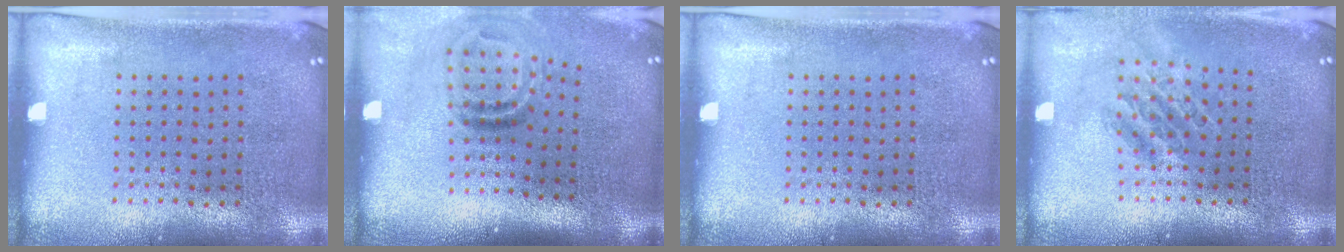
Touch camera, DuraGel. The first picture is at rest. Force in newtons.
{"total": 1.9, "press": 1.1, "slide": 1.5}
{"total": 0.0}
{"total": 1.4, "press": 1.1, "slide": 0.9}